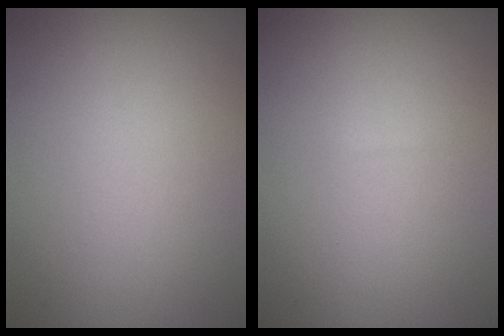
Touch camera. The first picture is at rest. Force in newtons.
{"total": 0.0}